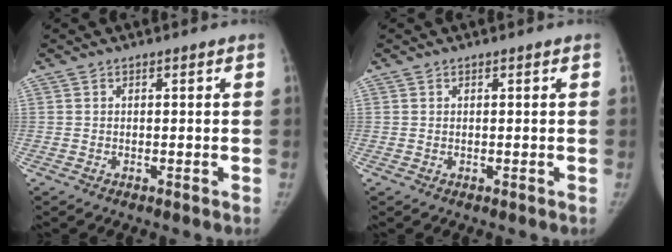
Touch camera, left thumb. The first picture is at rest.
{"total": 0.0}